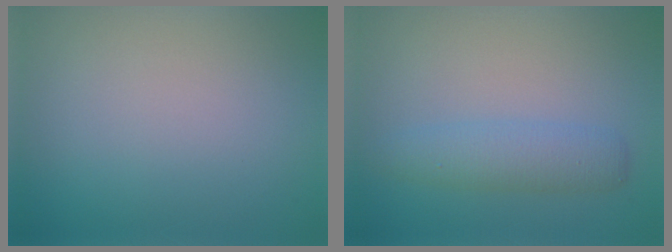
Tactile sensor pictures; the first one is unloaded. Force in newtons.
{"total": 2.9, "press": 2.9, "slide": 0.1}